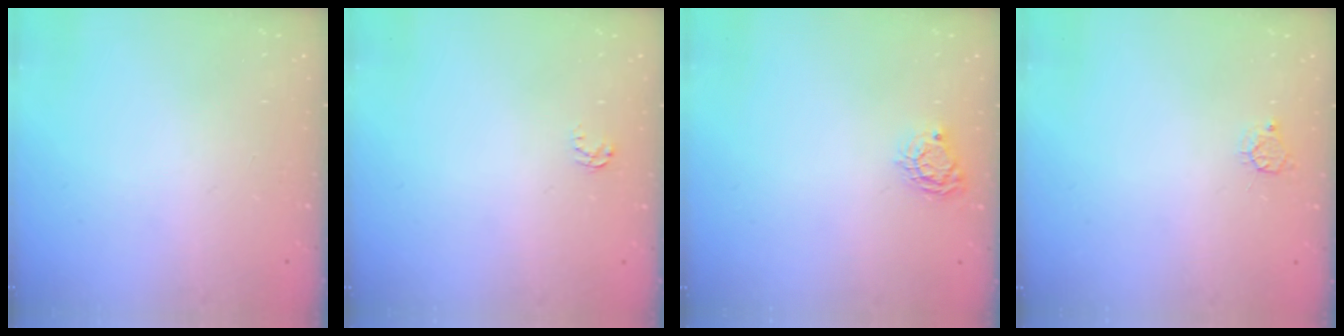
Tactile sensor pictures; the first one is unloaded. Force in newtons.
{"total": 2.6, "press": 2.6, "slide": 0.3}
{"total": 5.6, "press": 5.6, "slide": 0.5}
{"total": 3.7, "press": 3.7, "slide": 0.4}